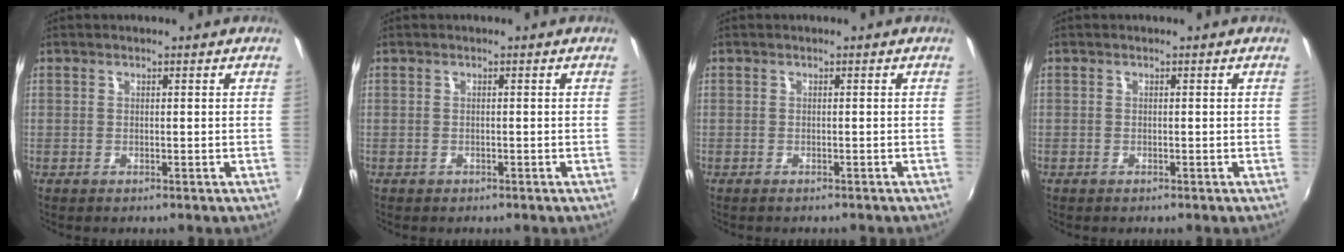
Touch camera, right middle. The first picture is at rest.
{"total": 0.6, "force": [-0.4, 0.5, 0.1], "torque": [-0.005, -0.001, -0.003]}
{"total": 0.9, "force": [-0.8, 0.1, 0.3], "torque": [-0.007, -0.002, -0.010]}
{"total": 0.6, "force": [-0.4, 0.4, 0.0], "torque": [-0.001, 0.001, -0.007]}